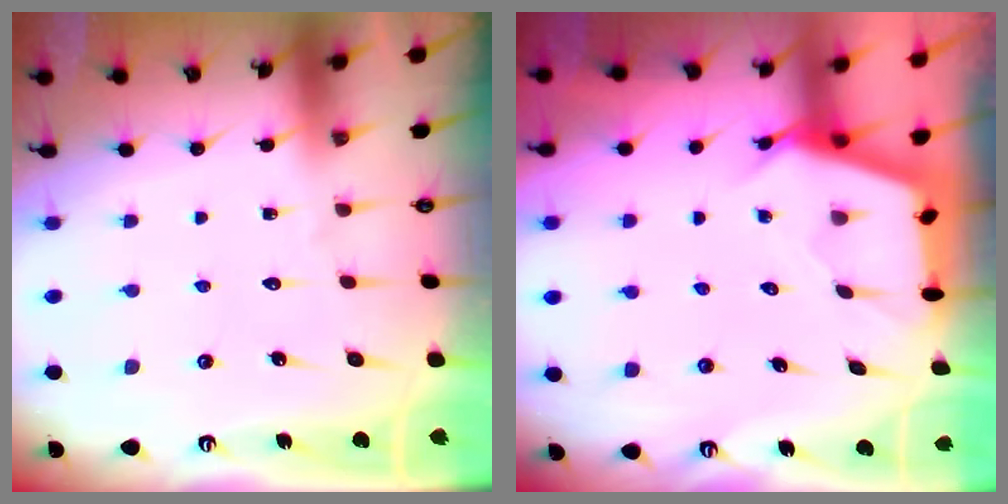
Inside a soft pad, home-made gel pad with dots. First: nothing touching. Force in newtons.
{"total": 2.7, "press": 2.7, "slide": 0.3}